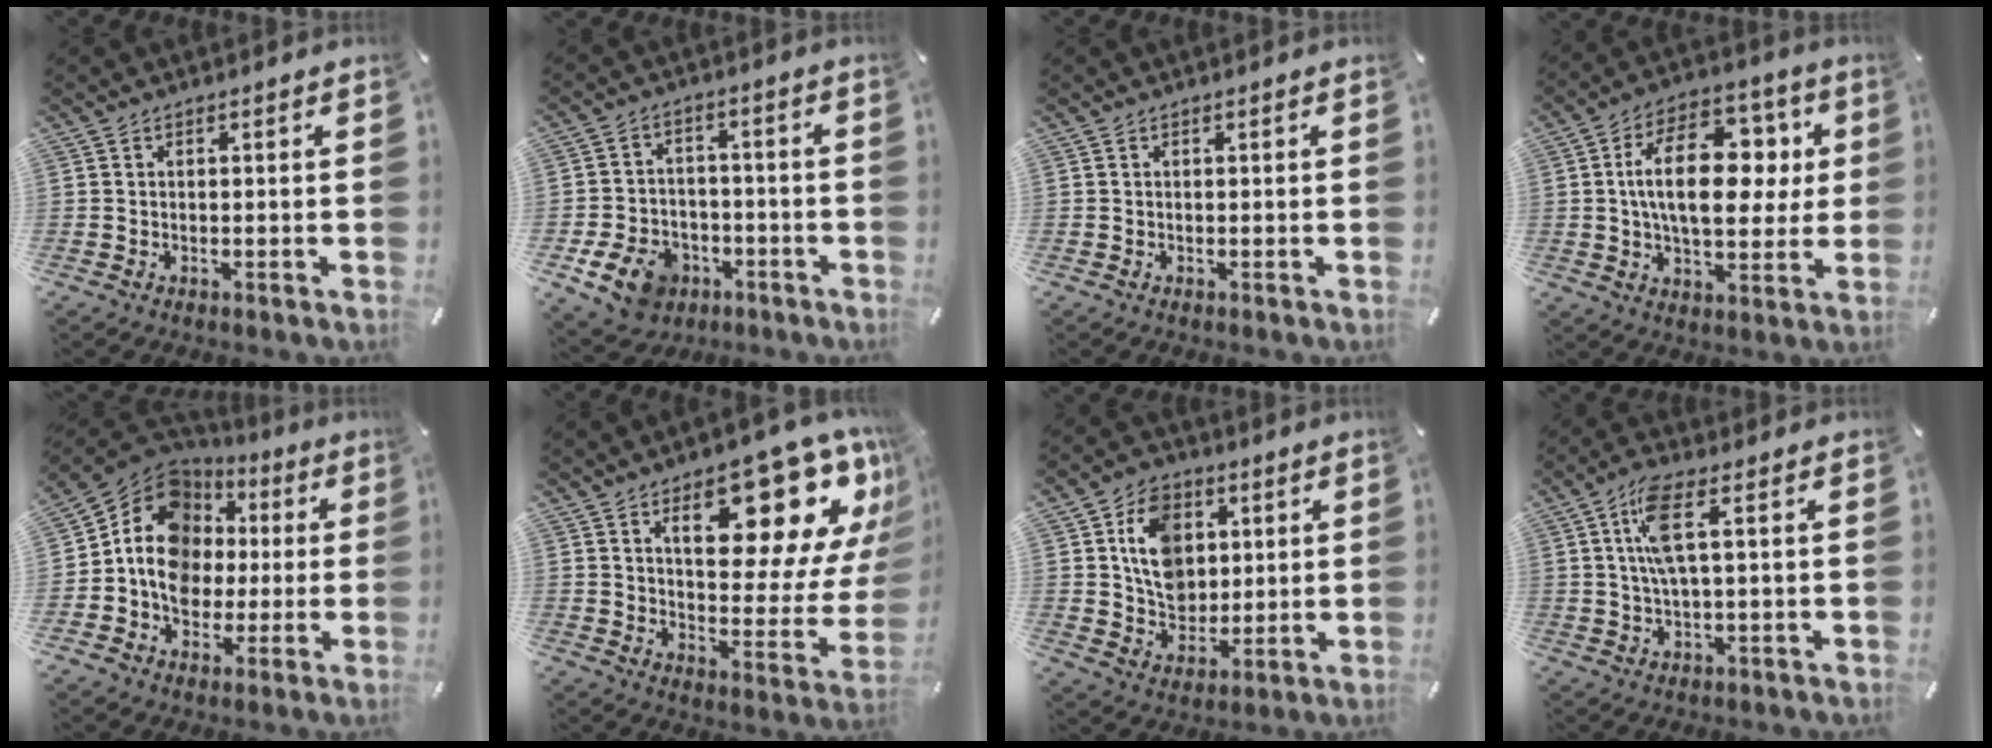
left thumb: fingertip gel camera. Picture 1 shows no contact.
{"total": 10.7, "force": [-5.2, 7.9, 4.9], "torque": [-0.101, 0.037, -0.092]}
{"total": 0.0}
{"total": 18.6, "force": [2.9, 10.8, 14.9], "torque": [-0.258, 0.014, 0.049]}
{"total": 13.5, "force": [0.4, 11.9, 6.3], "torque": [-0.126, -0.012, 0.009]}
{"total": 23.1, "force": [12.9, 10.2, 16.2], "torque": [-0.192, -0.099, 0.205]}
{"total": 11.3, "force": [2.9, 9.4, 5.7], "torque": [-0.084, 0.007, 0.055]}
{"total": 8.2, "force": [1.9, 2.5, 7.6], "torque": [-0.162, 0.002, 0.028]}